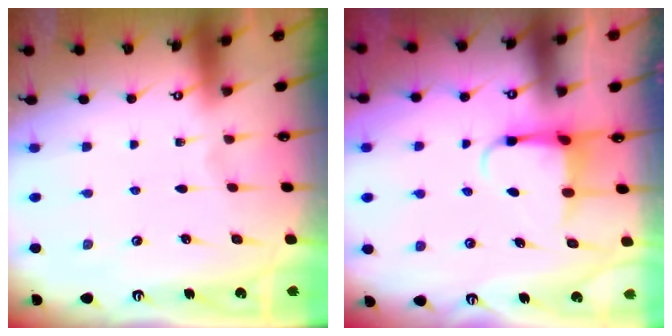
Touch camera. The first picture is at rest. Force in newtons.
{"total": 3.9, "press": 3.9, "slide": 0.4}